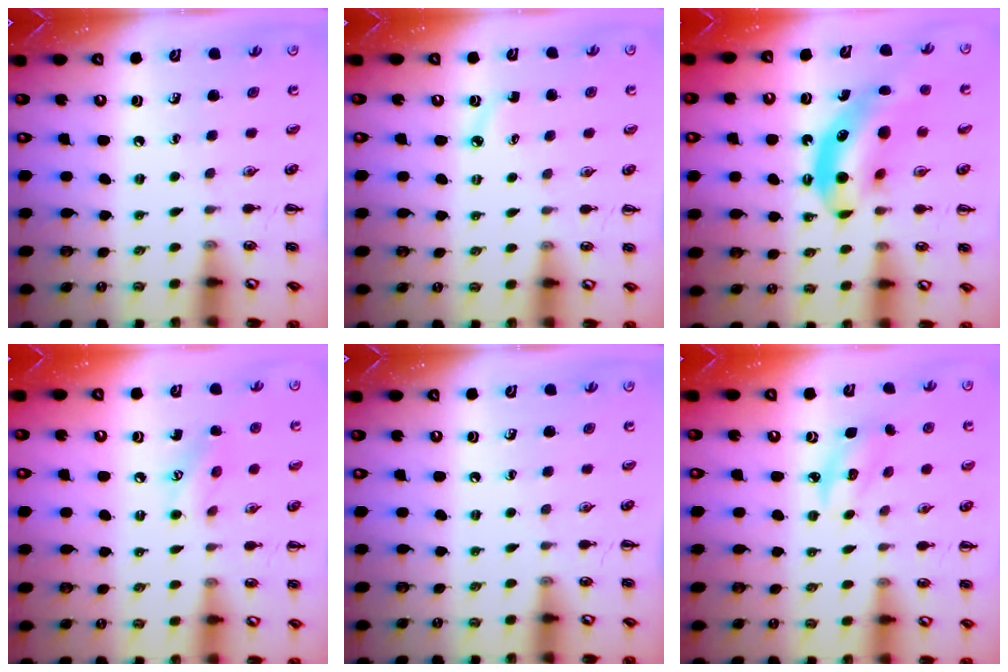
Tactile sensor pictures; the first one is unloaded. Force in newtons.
{"total": 3.4, "press": 3.1, "slide": 1.2}
{"total": 12.1, "press": 11.6, "slide": 3.2}
{"total": 7.7, "press": 7.6, "slide": 1.0}
{"total": 0.0}
{"total": 2.9, "press": 2.8, "slide": 0.6}